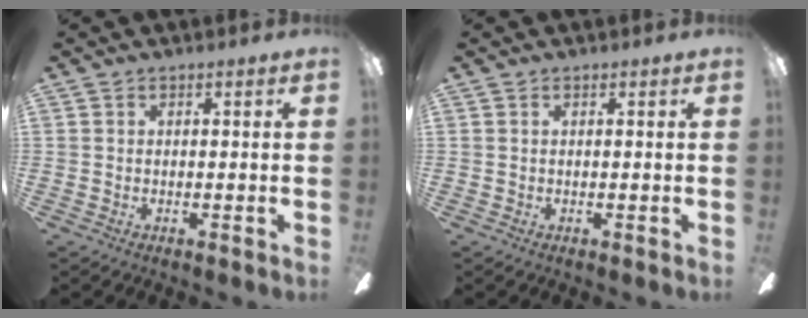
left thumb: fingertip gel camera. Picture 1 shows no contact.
{"total": 0.7, "force": [-0.5, 0.1, 0.5], "torque": [-0.008, 0.003, -0.010]}